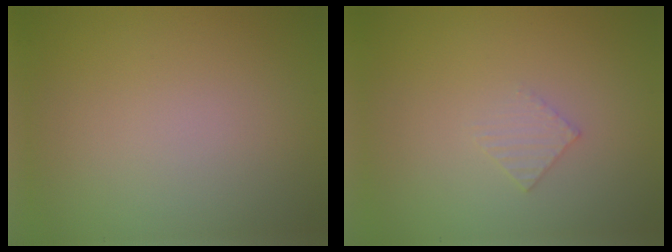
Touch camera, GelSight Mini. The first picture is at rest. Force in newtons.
{"total": 1.1, "press": 1.1, "slide": 0.0}